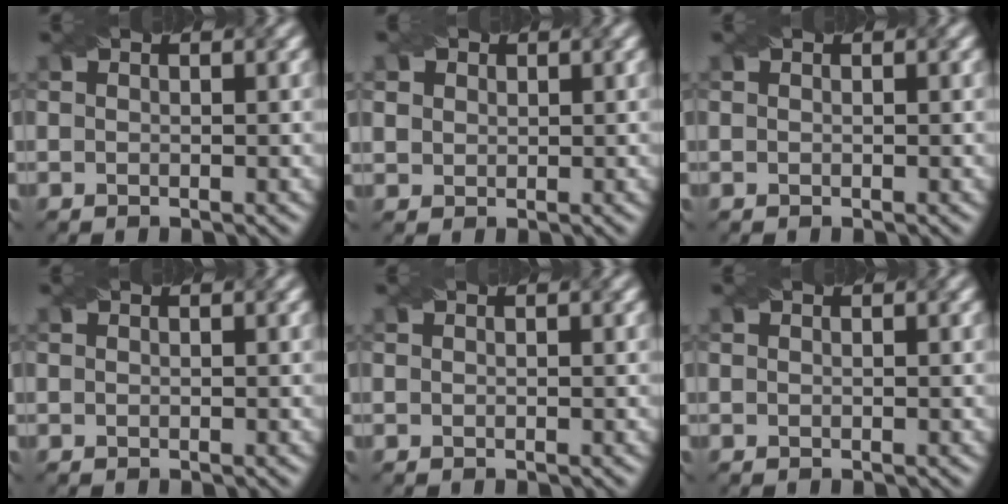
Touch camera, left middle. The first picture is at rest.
{"total": 2.6, "force": [1.5, 1.9, 0.9], "torque": [-0.031, 0.005, 0.033]}
{"total": 0.0}
{"total": 0.0}
{"total": 0.0}
{"total": 0.0}